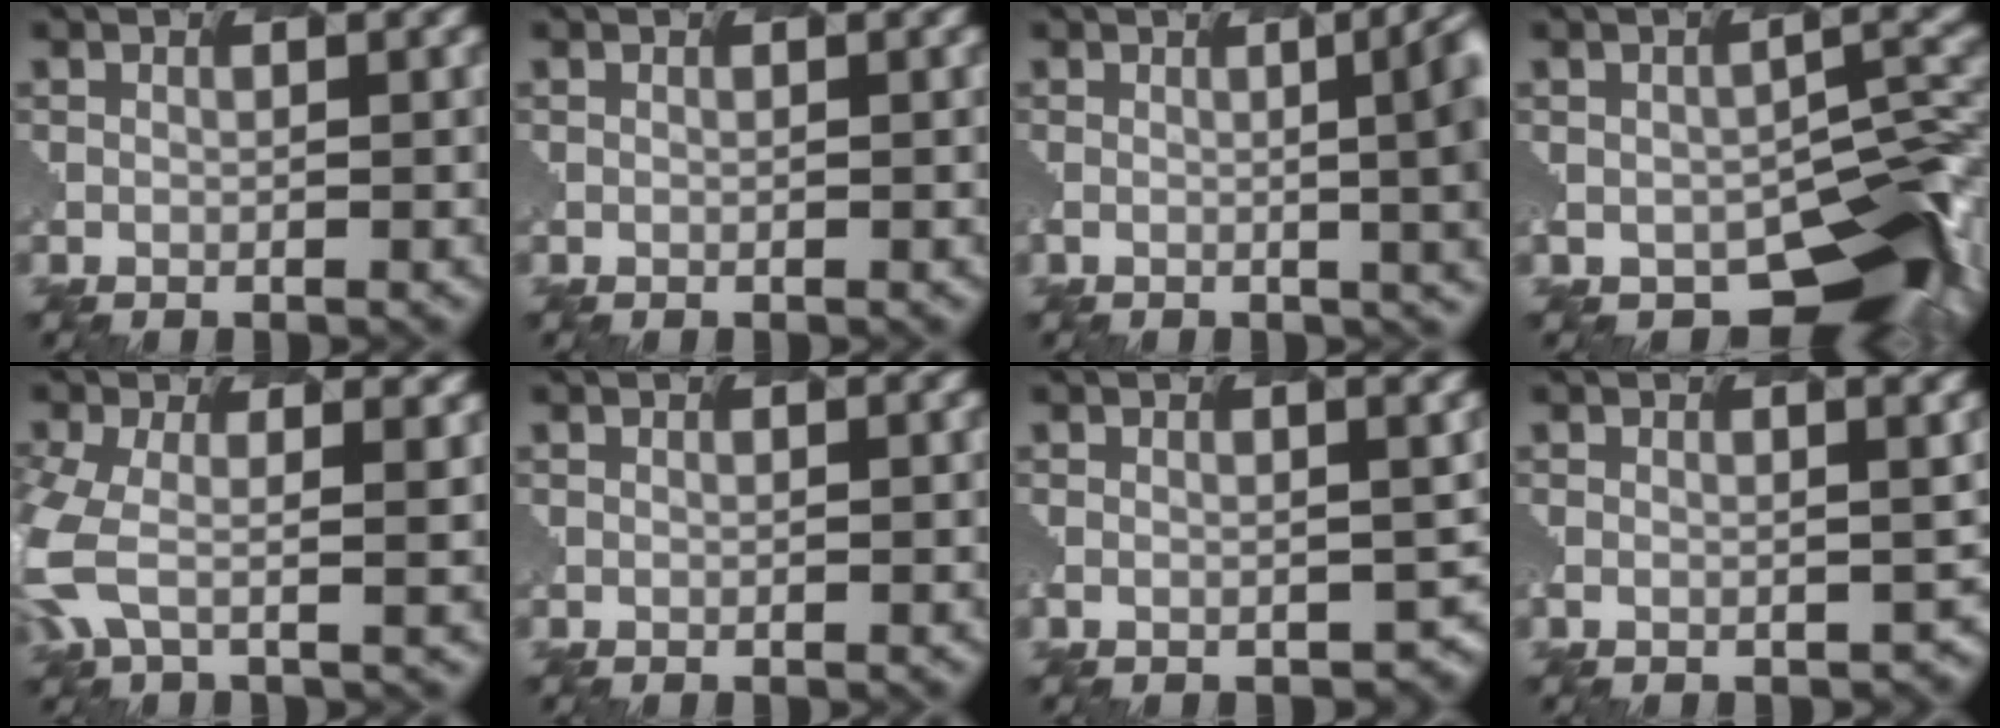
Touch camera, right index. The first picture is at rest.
{"total": 0.0}
{"total": 7.3, "force": [1.1, 2.6, 6.7], "torque": [-0.025, 0.036, -0.013]}
{"total": 8.7, "force": [-4.5, 4.9, 5.6], "torque": [-0.087, -0.021, -0.077]}
{"total": 3.4, "force": [0.0, 1.2, 3.2], "torque": [-0.108, 0.000, -0.025]}
{"total": 0.0}
{"total": 3.0, "force": [-1.1, 1.3, 2.5], "torque": [-0.041, -0.010, -0.009]}
{"total": 3.6, "force": [-1.2, 1.3, 3.1], "torque": [-0.038, -0.009, -0.007]}